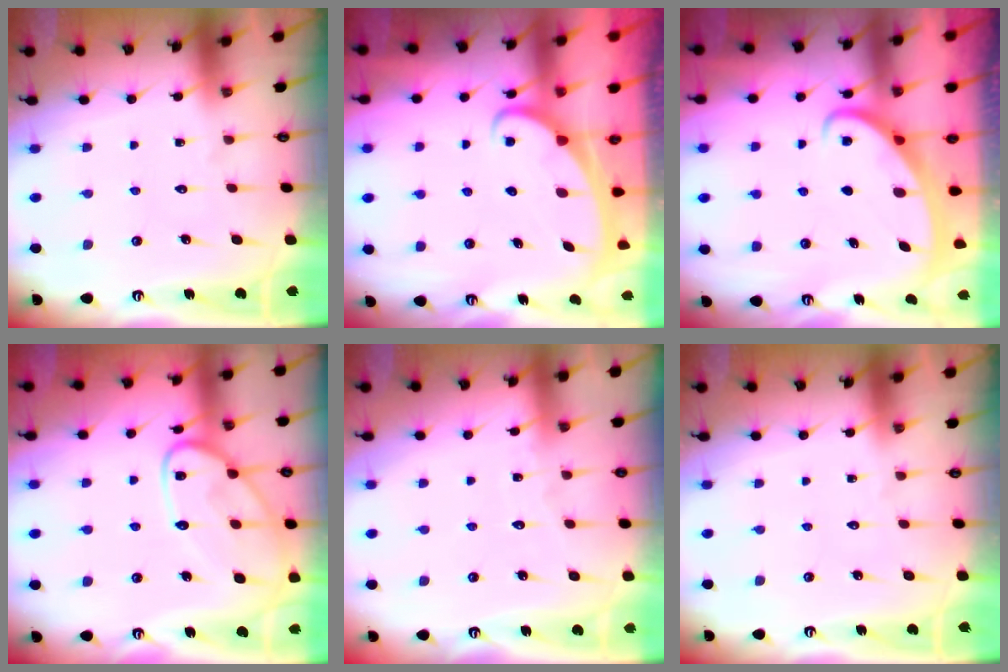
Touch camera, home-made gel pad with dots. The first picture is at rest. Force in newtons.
{"total": 2.1, "press": 2.1, "slide": 0.2}
{"total": 2.5, "press": 2.5, "slide": 0.3}
{"total": 14.5, "press": 14.5, "slide": 1.3}
{"total": 3.3, "press": 3.2, "slide": 0.4}
{"total": 0.0}